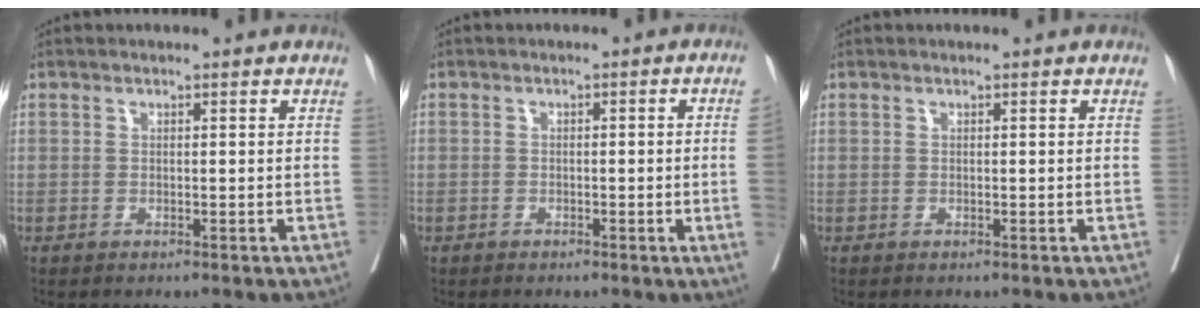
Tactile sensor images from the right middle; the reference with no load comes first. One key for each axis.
{"total": 3.2, "fx": -0.5, "fy": -1.0, "fz": 3.0, "tx": -0.039, "ty": 0.001, "tz": -0.008}
{"total": 0.0}